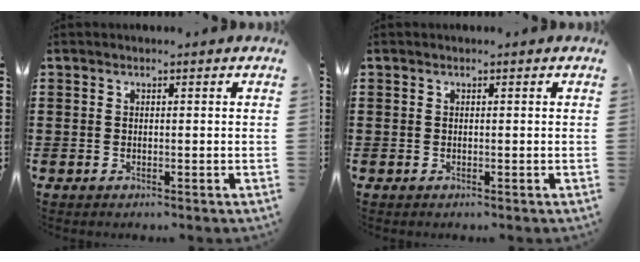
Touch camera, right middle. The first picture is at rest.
{"total": 0.0}